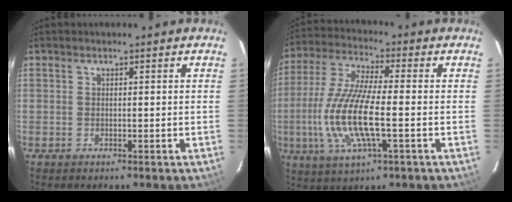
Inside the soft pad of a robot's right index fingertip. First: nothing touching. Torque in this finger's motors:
{"motor_torque": [1.73, -0.41, 1.06, 0.21]}